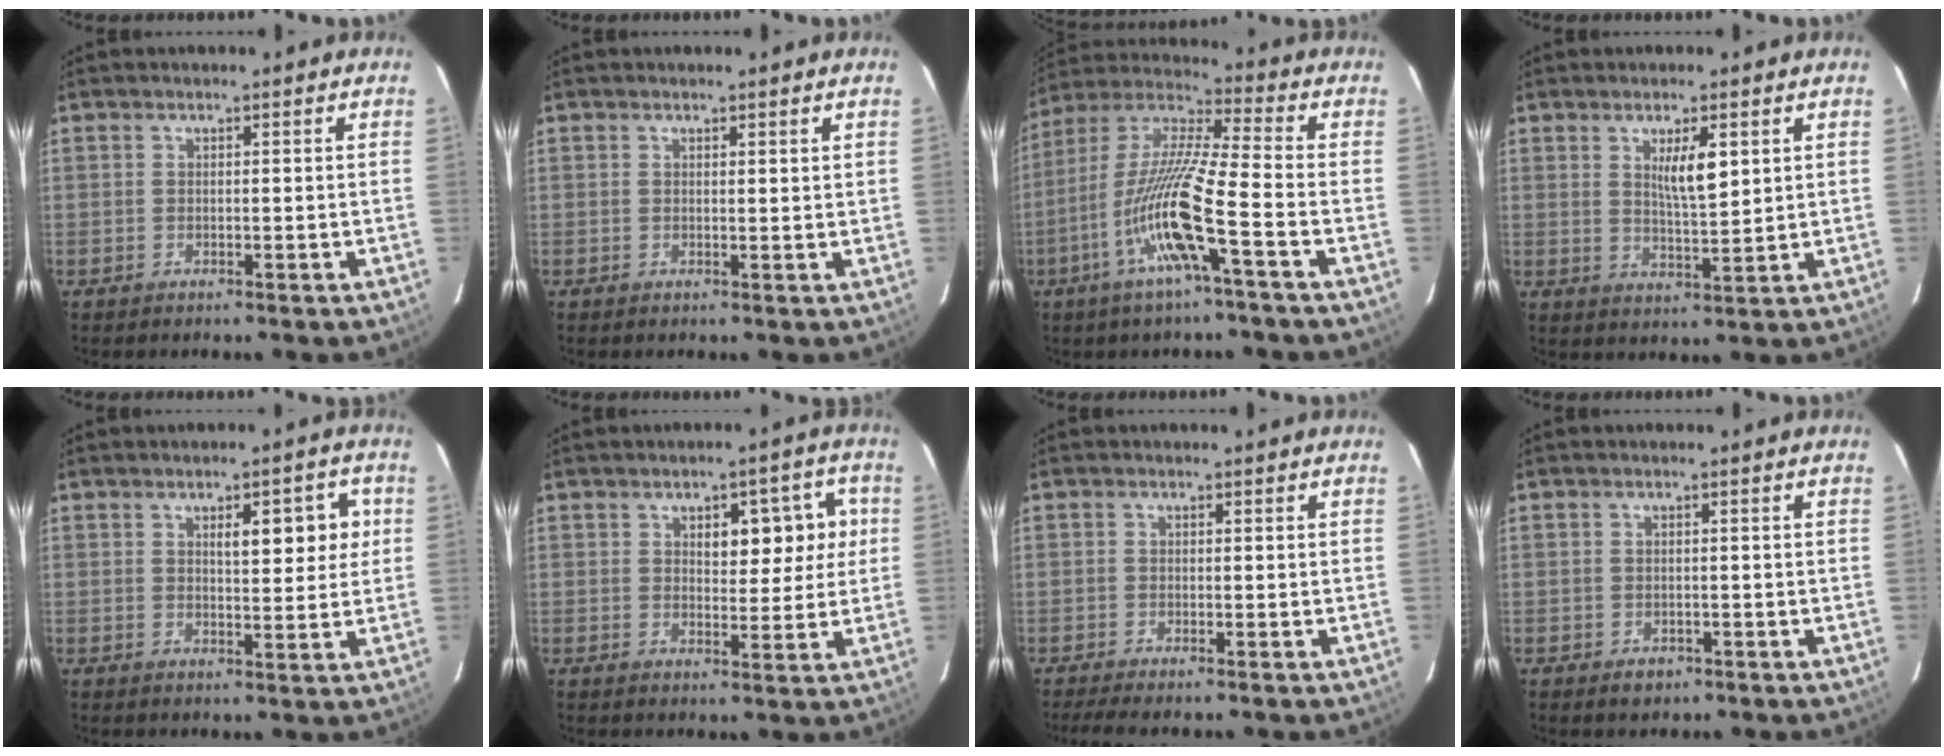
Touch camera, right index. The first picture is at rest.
{"total": 0.9, "force": [0.7, 0.2, 0.4], "torque": [-0.004, 0.001, 0.010]}
{"total": 14.8, "force": [-5.5, 0.0, 13.7], "torque": [-0.285, -0.001, -0.112]}
{"total": 5.2, "force": [2.0, 0.9, 4.8], "torque": [-0.084, -0.007, 0.038]}
{"total": 6.5, "force": [2.0, 2.3, 5.7], "torque": [-0.074, 0.013, 0.029]}
{"total": 7.5, "force": [2.0, 3.7, 6.2], "torque": [-0.069, 0.023, 0.030]}
{"total": 2.9, "force": [-2.2, 0.2, 1.8], "torque": [-0.032, -0.006, -0.039]}
{"total": 1.8, "force": [-1.0, 1.4, 0.6], "torque": [-0.008, 0.001, -0.008]}